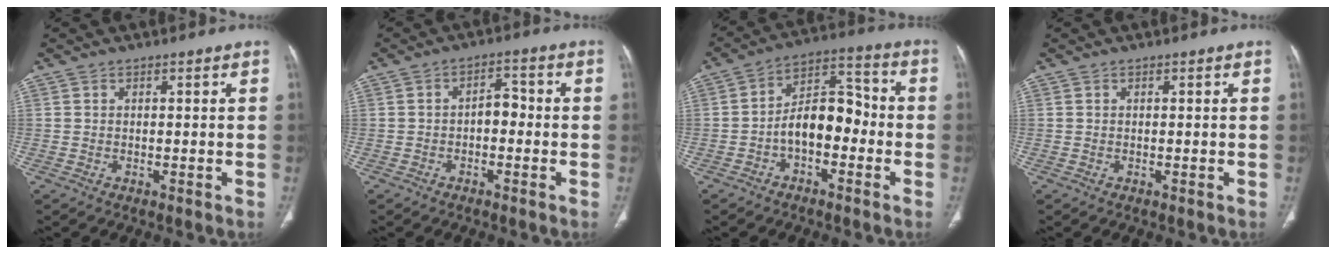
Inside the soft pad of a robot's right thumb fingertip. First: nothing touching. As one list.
[{"total": 3.8, "force": [-0.9, 2.4, 2.8], "torque": [-0.029, 0.020, -0.021]}, {"total": 10.2, "force": [-2.6, 6.1, 7.8], "torque": [-0.103, 0.047, -0.054]}, {"total": 0.0}]